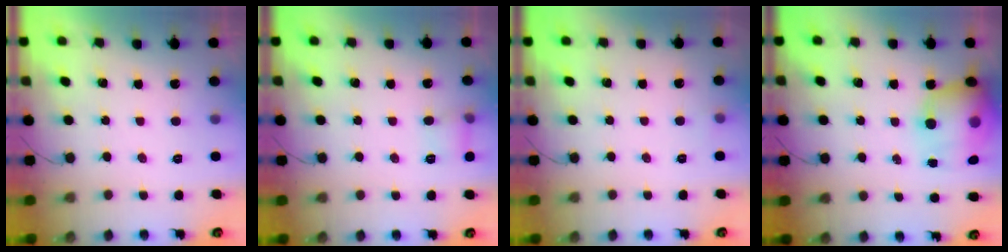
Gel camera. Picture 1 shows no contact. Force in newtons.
{"total": 5.2, "press": 5.0, "slide": 1.7}
{"total": 3.0, "press": 2.8, "slide": 1.3}
{"total": 15.8, "press": 15.3, "slide": 3.7}